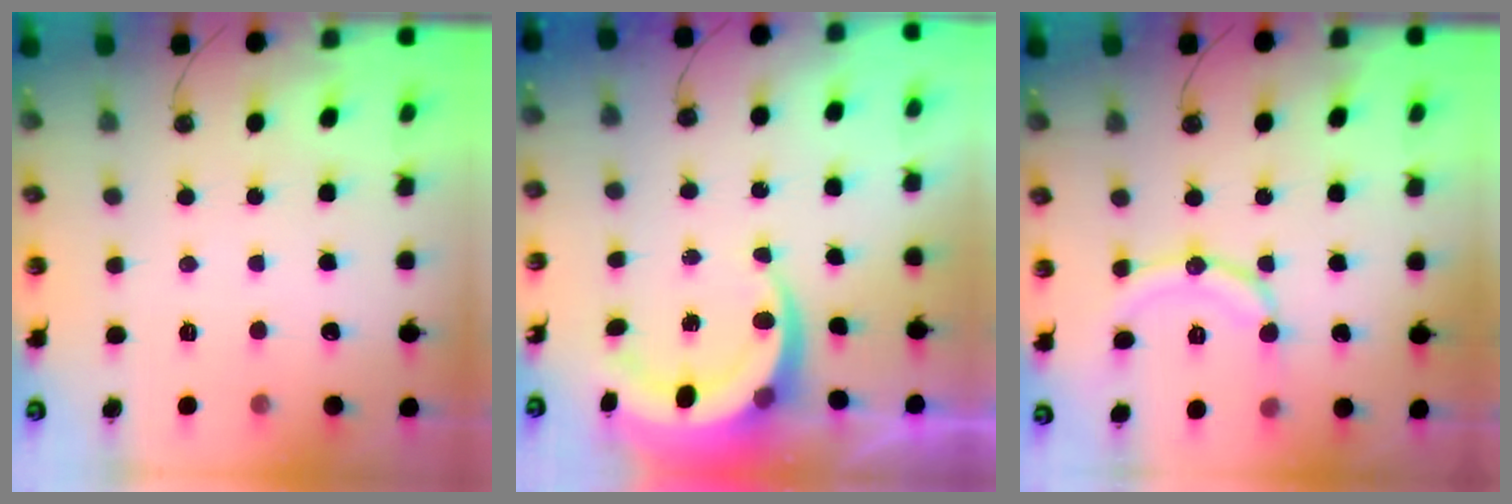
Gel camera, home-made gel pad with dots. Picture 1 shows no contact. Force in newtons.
{"total": 8.0, "press": 7.8, "slide": 1.8}
{"total": 11.4, "press": 11.3, "slide": 1.0}